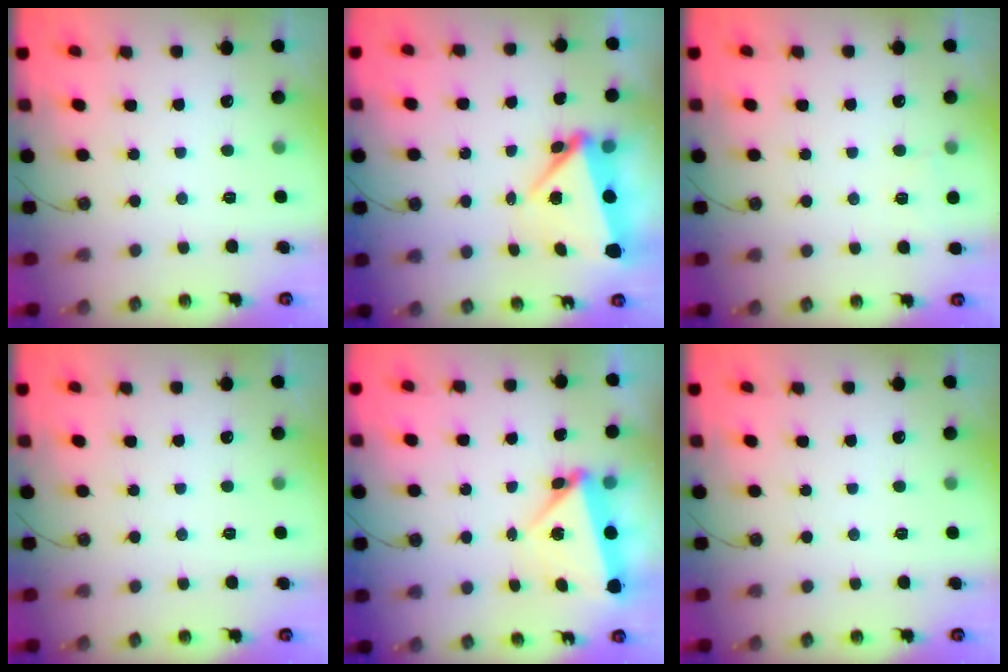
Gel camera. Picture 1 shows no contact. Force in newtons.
{"total": 5.5, "press": 5.4, "slide": 0.8}
{"total": 3.5, "press": 3.5, "slide": 0.4}
{"total": 0.0}
{"total": 6.9, "press": 4.8, "slide": 4.9}
{"total": 0.0}